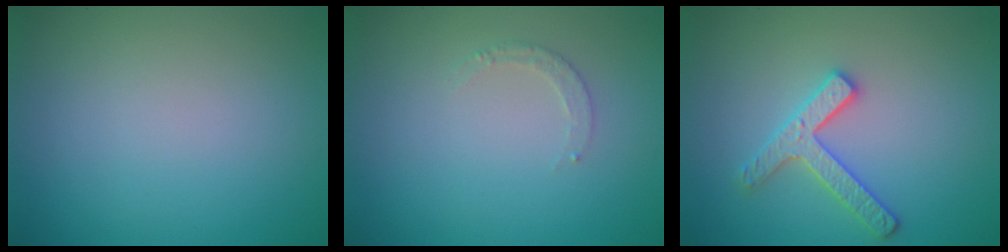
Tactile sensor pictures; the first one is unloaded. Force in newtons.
{"total": 1.3, "press": 1.2, "slide": 0.2}
{"total": 2.9, "press": 2.8, "slide": 0.6}